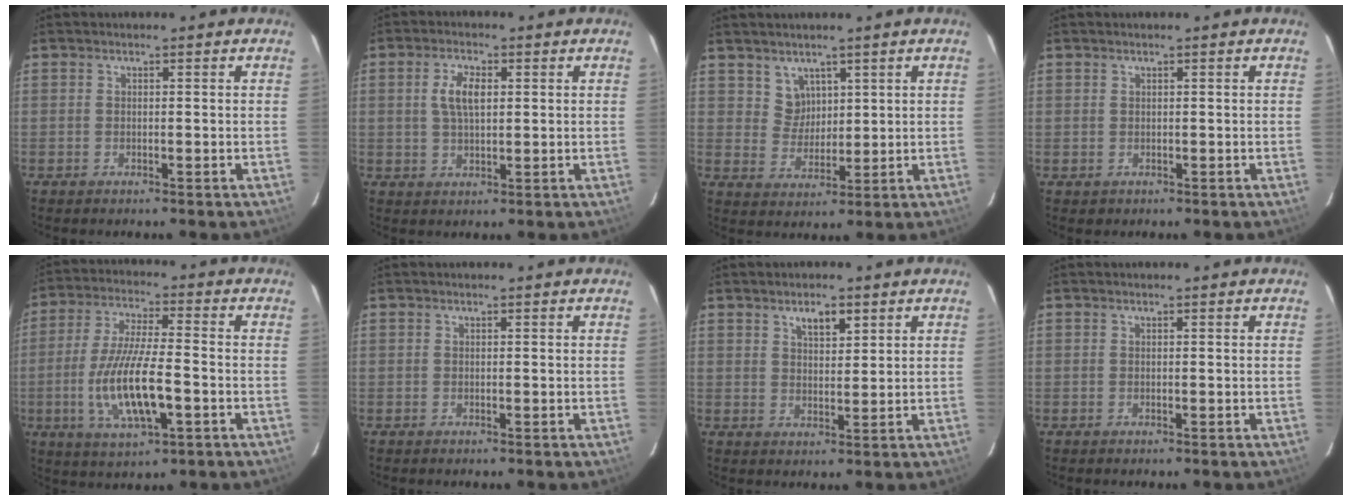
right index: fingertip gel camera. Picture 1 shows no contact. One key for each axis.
{"total": 5.1, "fx": 1.0, "fy": 2.4, "fz": 4.4, "tx": -0.084, "ty": 0.007, "tz": 0.021}
{"total": 4.4, "fx": 2.8, "fy": 3.3, "fz": 0.3, "tx": 0.003, "ty": 0.009, "tz": 0.062}
{"total": 1.0, "fx": 0.2, "fy": 1.0, "fz": 0.0, "tx": 0.004, "ty": 0.004, "tz": 0.004}
{"total": 14.3, "fx": -3.9, "fy": 3.7, "fz": 13.2, "tx": -0.269, "ty": -0.012, "tz": -0.068}
{"total": 0.0}
{"total": 4.1, "fx": 2.5, "fy": 1.8, "fz": 2.7, "tx": -0.042, "ty": 0.005, "tz": 0.043}
{"total": 0.0}